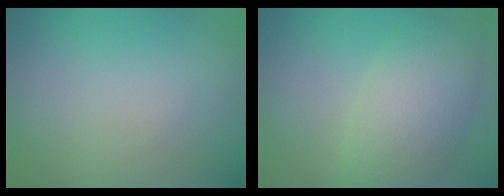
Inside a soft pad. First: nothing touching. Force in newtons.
{"total": 5.9, "press": 5.8, "slide": 0.4}